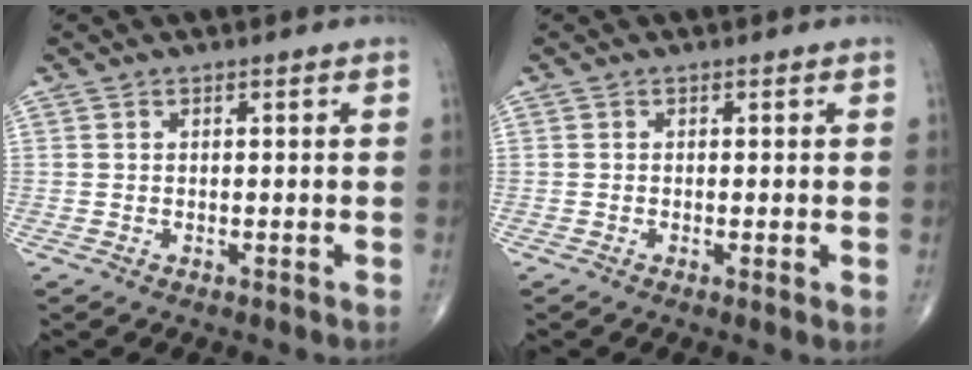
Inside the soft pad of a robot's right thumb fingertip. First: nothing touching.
{"total": 1.1, "force": [-0.1, 0.1, 1.1], "torque": [-0.021, -0.006, -0.005]}